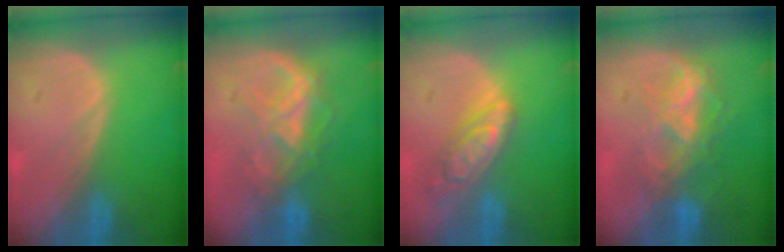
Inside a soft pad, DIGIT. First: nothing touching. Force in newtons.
{"total": 6.4, "press": 6.4, "slide": 0.8}
{"total": 6.4, "press": 5.6, "slide": 3.1}
{"total": 6.8, "press": 6.6, "slide": 1.5}